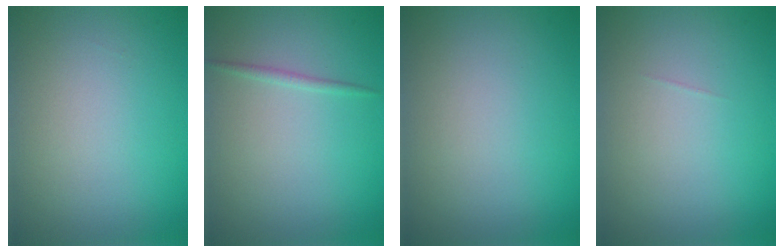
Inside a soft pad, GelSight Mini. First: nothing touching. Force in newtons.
{"total": 0.8, "press": 0.8, "slide": 0.0}
{"total": 0.0}
{"total": 0.0}